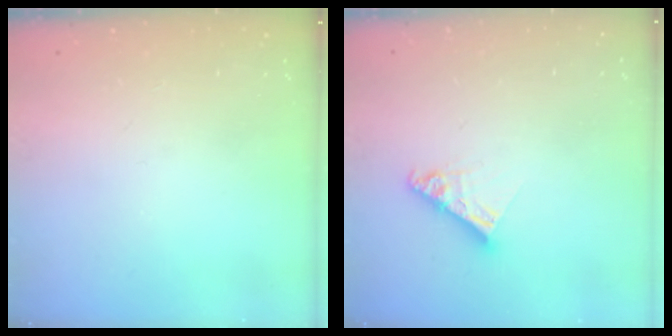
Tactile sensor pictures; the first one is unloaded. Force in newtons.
{"total": 8.1, "press": 8.1, "slide": 0.7}